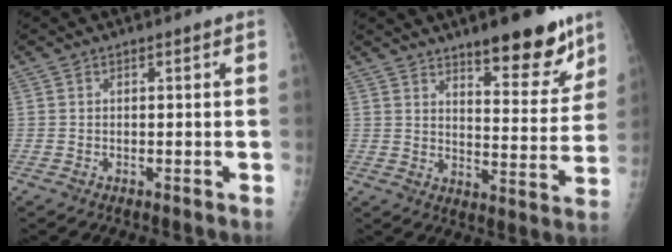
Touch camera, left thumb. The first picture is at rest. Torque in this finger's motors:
{"motor_torque": [2.29, 0.91, 0.80, -0.82, 0.04]}